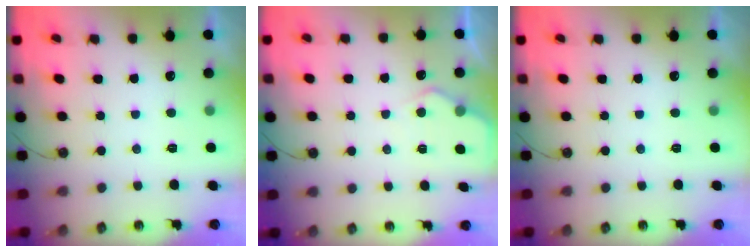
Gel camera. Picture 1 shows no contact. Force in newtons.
{"total": 5.1, "press": 5.0, "slide": 0.4}
{"total": 0.0}